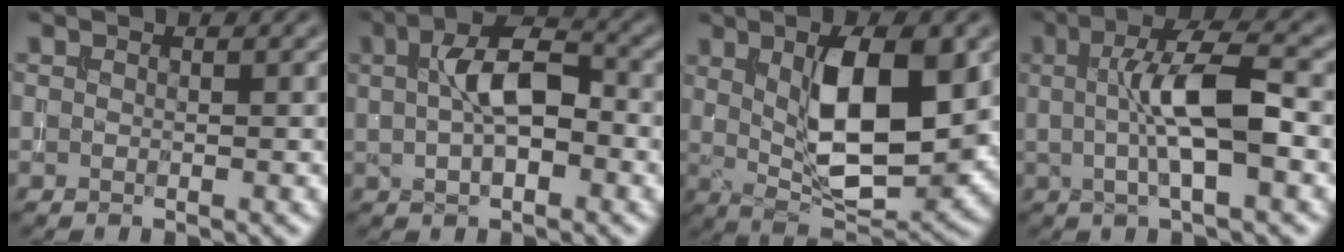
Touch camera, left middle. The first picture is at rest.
{"total": 5.9, "force": [0.7, 2.8, 5.1], "torque": [-0.084, 0.014, 0.005]}
{"total": 9.8, "force": [1.9, 3.6, 8.9], "torque": [-0.137, 0.001, 0.035]}
{"total": 6.8, "force": [0.5, 1.7, 6.6], "torque": [-0.109, 0.005, 0.005]}